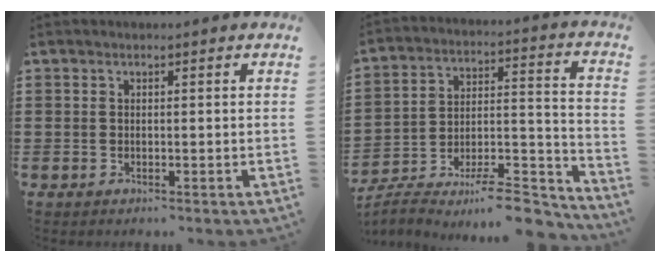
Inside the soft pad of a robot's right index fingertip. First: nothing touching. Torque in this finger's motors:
{"motor_torque": [-0.42, -0.26, -1.05, -0.21]}